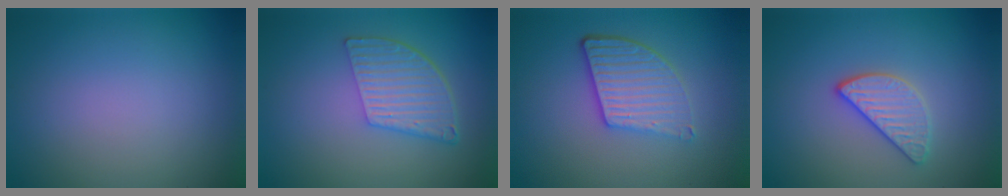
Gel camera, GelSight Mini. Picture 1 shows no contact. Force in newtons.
{"total": 5.1, "press": 3.7, "slide": 3.6}
{"total": 4.7, "press": 3.6, "slide": 3.1}
{"total": 2.8, "press": 2.7, "slide": 0.9}